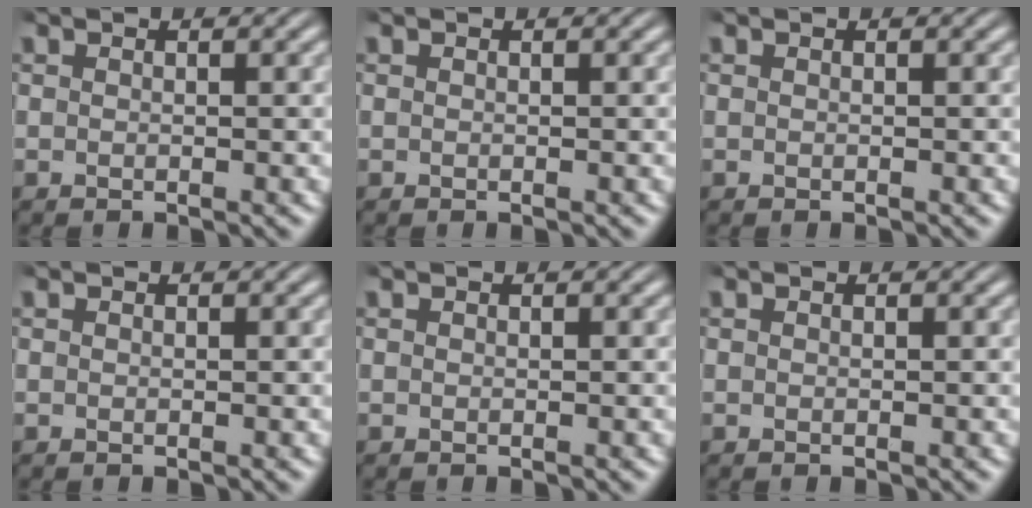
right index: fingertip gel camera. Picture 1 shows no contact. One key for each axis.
{"total": 0.0}
{"total": 0.0}
{"total": 0.0}
{"total": 0.0}
{"total": 0.0}